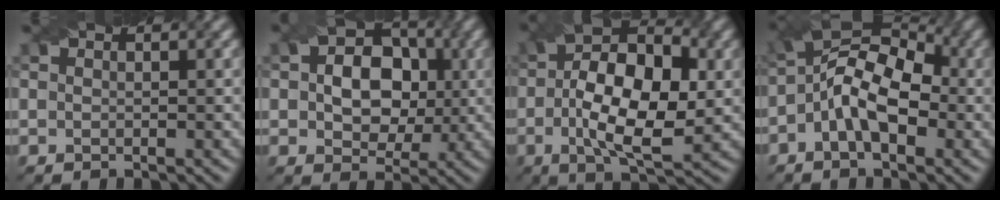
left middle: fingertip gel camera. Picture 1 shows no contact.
{"total": 7.0, "force": [0.4, 5.1, 4.8], "torque": [-0.068, 0.005, -0.001]}
{"total": 10.6, "force": [-0.5, 5.1, 9.2], "torque": [-0.161, 0.004, -0.012]}
{"total": 8.2, "force": [-1.0, 4.4, 6.8], "torque": [-0.112, 0.021, -0.024]}